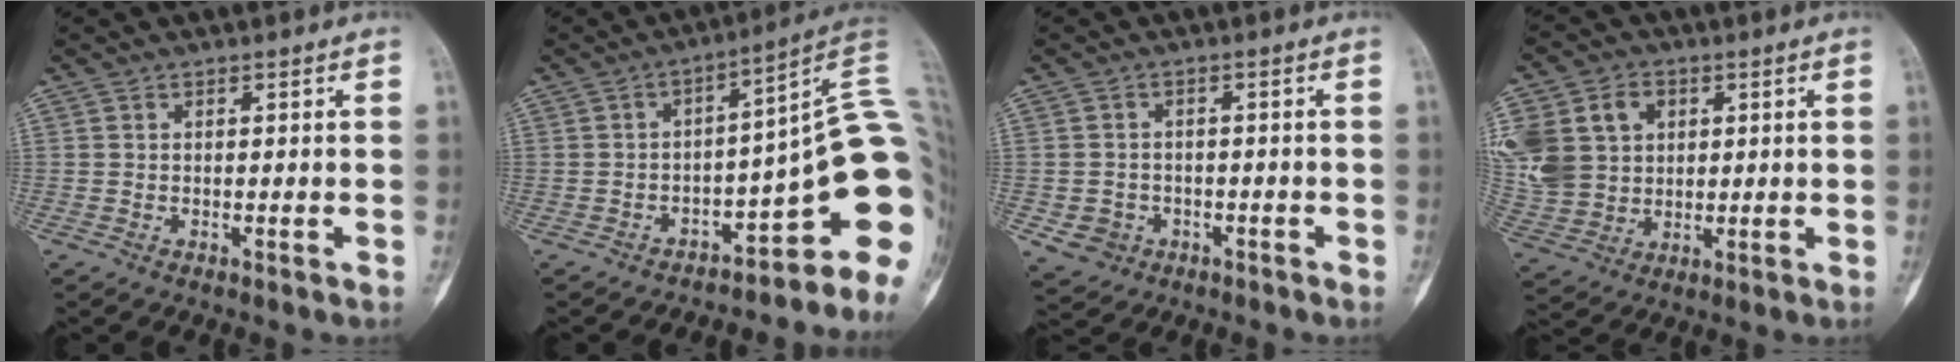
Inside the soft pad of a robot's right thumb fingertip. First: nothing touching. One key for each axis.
{"total": 18.2, "fx": -4.5, "fy": 5.8, "fz": 16.6, "tx": -0.135, "ty": 0.081, "tz": -0.045}
{"total": 4.6, "fx": -1.7, "fy": 4.1, "fz": 1.2, "tx": -0.011, "ty": 0.012, "tz": -0.019}
{"total": 18.0, "fx": 4.5, "fy": 14.5, "fz": 9.6, "tx": -0.214, "ty": 0.020, "tz": 0.099}